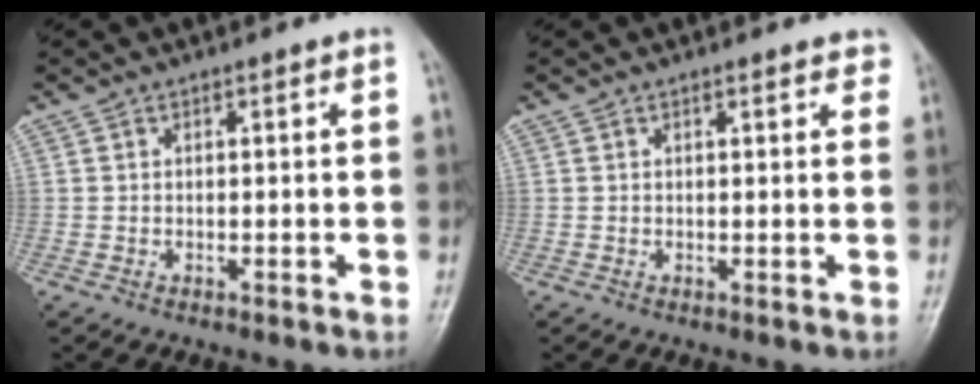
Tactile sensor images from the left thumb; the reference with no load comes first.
{"total": 2.3, "force": [1.7, 0.9, 1.3], "torque": [0.001, 0.000, 0.015]}